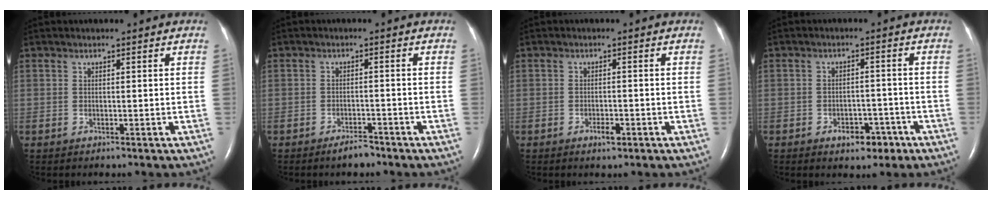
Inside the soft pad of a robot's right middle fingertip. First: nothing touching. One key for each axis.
{"total": 2.4, "fx": -2.0, "fy": 0.7, "fz": 1.0, "tx": -0.022, "ty": -0.001, "tz": -0.031}
{"total": 1.8, "fx": -1.1, "fy": 0.6, "fz": 1.3, "tx": -0.025, "ty": 0.000, "tz": -0.015}
{"total": 4.3, "fx": -2.6, "fy": 2.5, "fz": 2.4, "tx": -0.028, "ty": 0.007, "tz": -0.030}